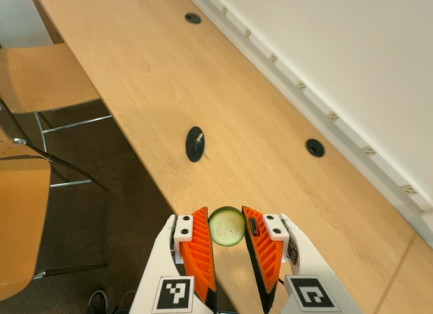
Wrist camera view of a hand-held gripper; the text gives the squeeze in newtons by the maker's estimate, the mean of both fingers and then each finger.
{"total": 9.3, "left": 9.1, "right": 9.4}